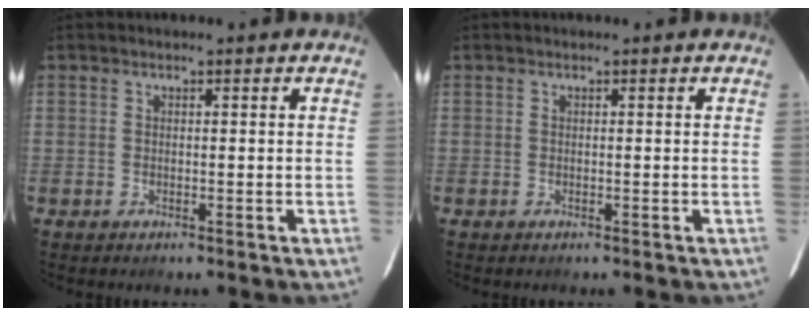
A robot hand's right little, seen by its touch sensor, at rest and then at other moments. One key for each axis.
{"total": 0.0}